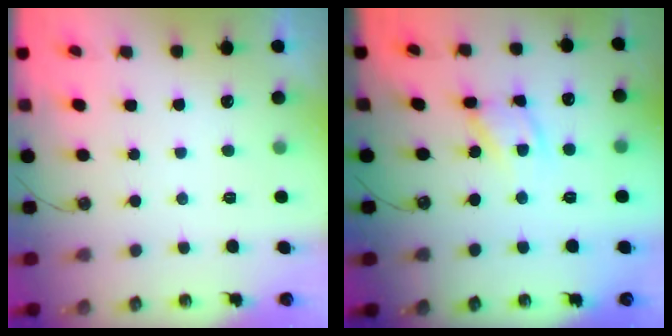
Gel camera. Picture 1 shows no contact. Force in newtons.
{"total": 12.1, "press": 12.0, "slide": 1.3}